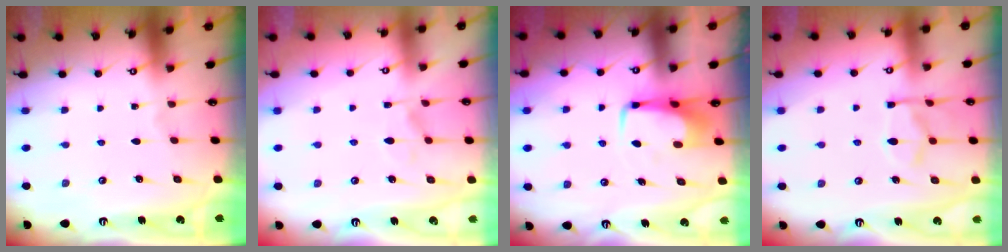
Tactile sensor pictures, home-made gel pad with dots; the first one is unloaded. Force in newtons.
{"total": 0.9, "press": 0.1, "slide": 0.9}
{"total": 7.2, "press": 7.2, "slide": 1.0}
{"total": 10.5, "press": 10.4, "slide": 1.3}